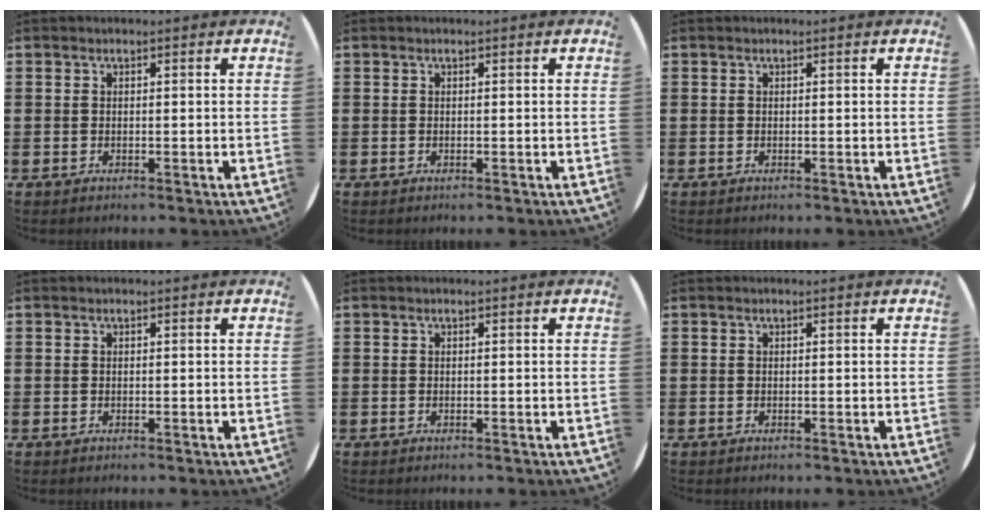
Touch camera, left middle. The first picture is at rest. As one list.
[{"total": 0.0}, {"total": 0.0}, {"total": 0.0}, {"total": 0.0}, {"total": 0.0}]